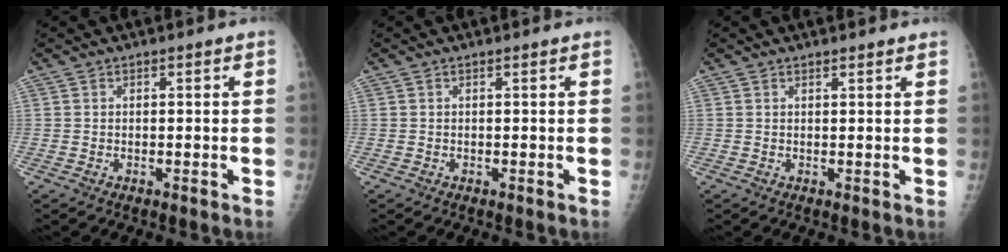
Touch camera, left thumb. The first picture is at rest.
{"total": 0.0}
{"total": 1.2, "force": [1.1, 0.2, 0.4], "torque": [-0.002, -0.002, 0.016]}